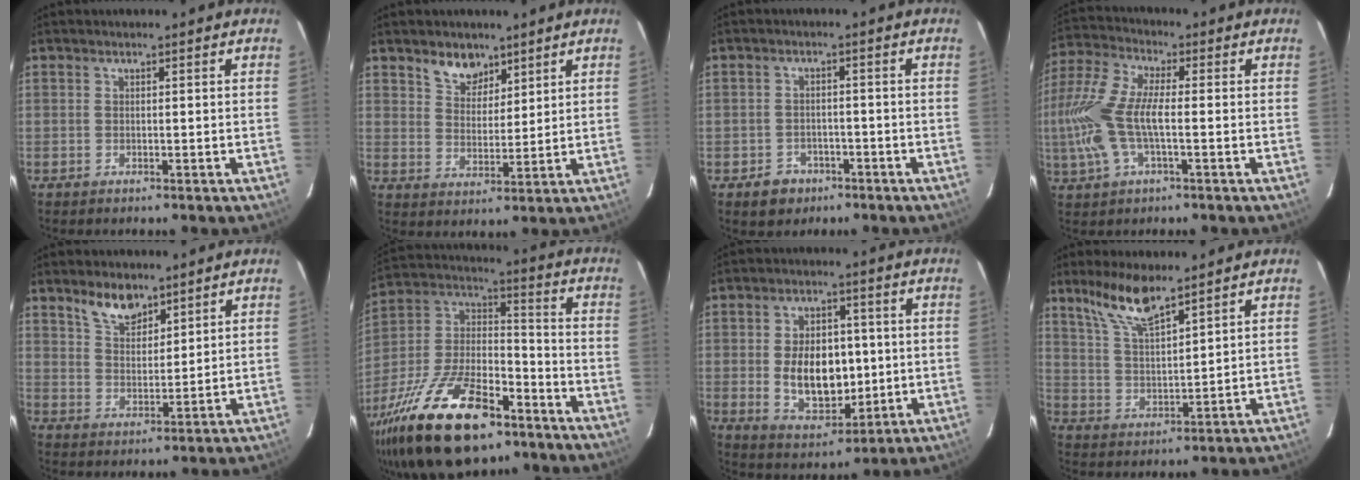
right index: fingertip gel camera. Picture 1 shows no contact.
{"total": 6.1, "force": [4.4, 3.7, 2.1], "torque": [-0.030, 0.008, 0.084]}
{"total": 4.6, "force": [-2.6, 3.8, 0.8], "torque": [-0.029, 0.012, -0.030]}
{"total": 13.4, "force": [-1.9, 5.1, 12.3], "torque": [-0.270, 0.004, -0.040]}
{"total": 6.7, "force": [5.0, 3.0, 3.2], "torque": [-0.052, 0.005, 0.097]}
{"total": 28.3, "force": [-17.5, 12.2, 18.7], "torque": [-0.375, -0.017, -0.290]}
{"total": 12.1, "force": [-0.3, 7.7, 9.4], "torque": [-0.177, 0.000, 0.014]}
{"total": 9.0, "force": [7.0, 1.8, 5.4], "torque": [-0.105, 0.004, 0.146]}